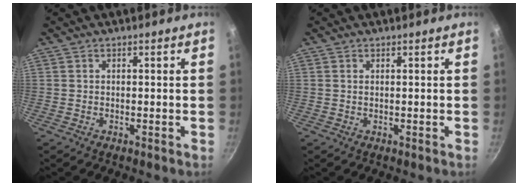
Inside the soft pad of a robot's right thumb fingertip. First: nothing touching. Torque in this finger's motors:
{"motor_torque": [-0.25, 0.14, -0.03, 0.48, 0.02]}